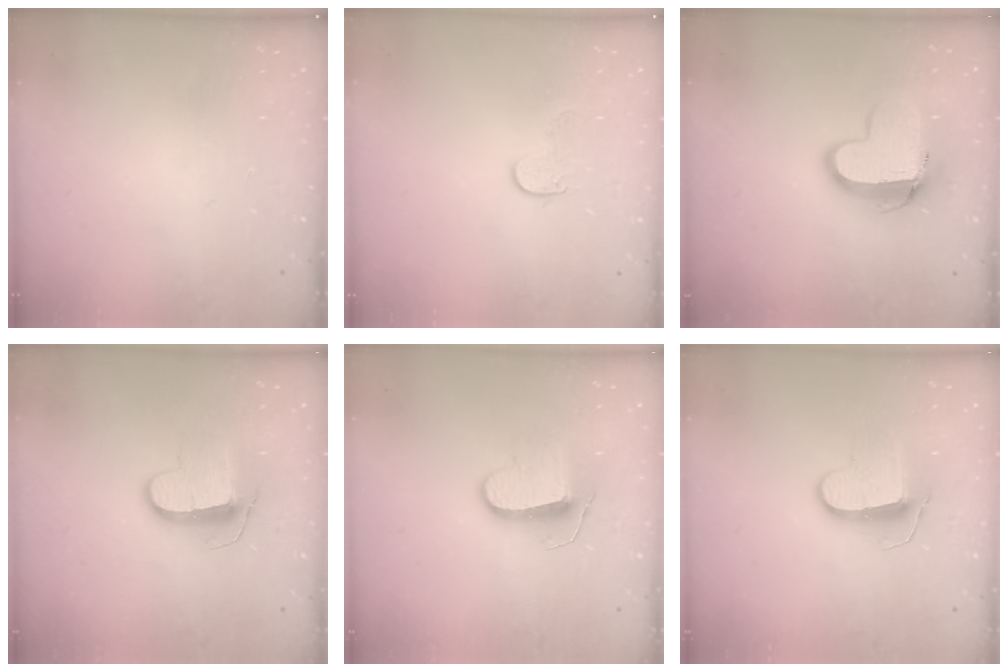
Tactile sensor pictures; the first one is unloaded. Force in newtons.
{"total": 6.8, "press": 6.8, "slide": 0.3}
{"total": 12.1, "press": 12.0, "slide": 1.2}
{"total": 10.5, "press": 10.5, "slide": 0.4}
{"total": 9.7, "press": 9.7, "slide": 0.4}
{"total": 9.6, "press": 9.6, "slide": 0.2}